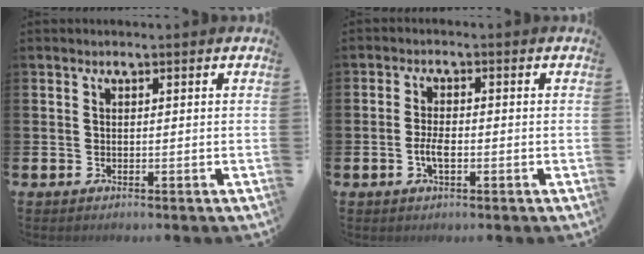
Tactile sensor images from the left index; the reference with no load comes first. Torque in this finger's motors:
{"motor_torque": [0.41, 0.19, 0.09, 0.06]}